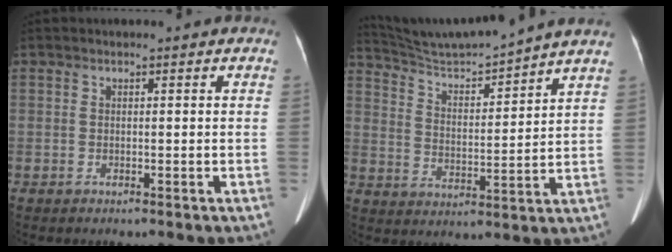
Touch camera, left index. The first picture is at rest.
{"total": 14.3, "force": [13.4, -1.8, 4.7], "torque": [-0.092, -0.007, 0.218]}